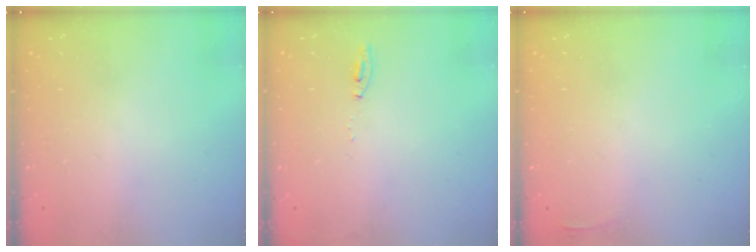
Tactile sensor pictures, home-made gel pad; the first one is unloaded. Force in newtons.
{"total": 4.6, "press": 4.6, "slide": 0.5}
{"total": 3.3, "press": 2.7, "slide": 1.8}